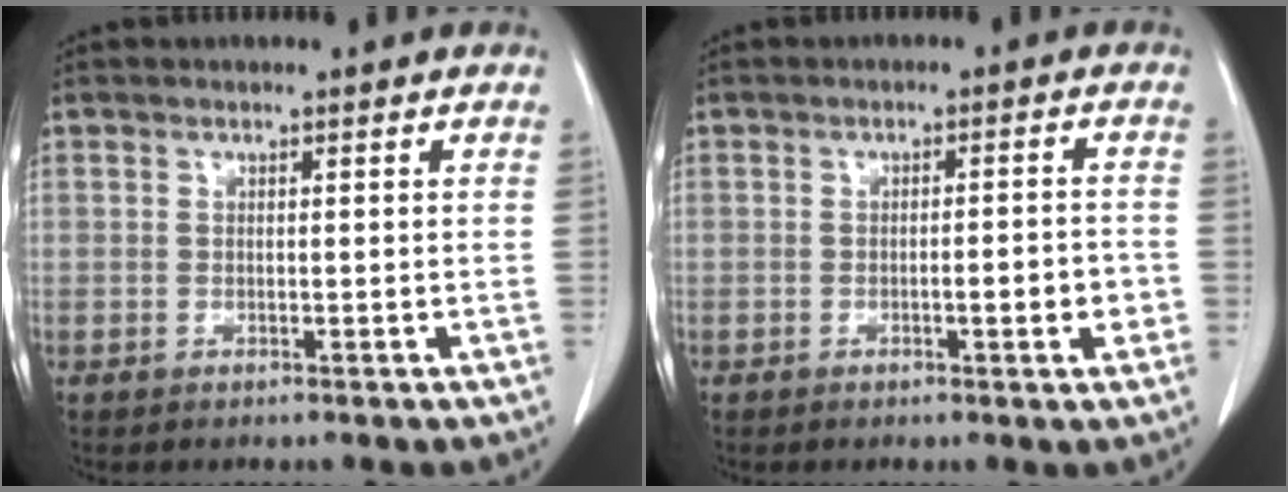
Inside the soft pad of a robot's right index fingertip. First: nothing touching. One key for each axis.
{"total": 4.0, "fx": -1.2, "fy": 0.8, "fz": 3.8, "tx": -0.055, "ty": 0.004, "tz": -0.013}